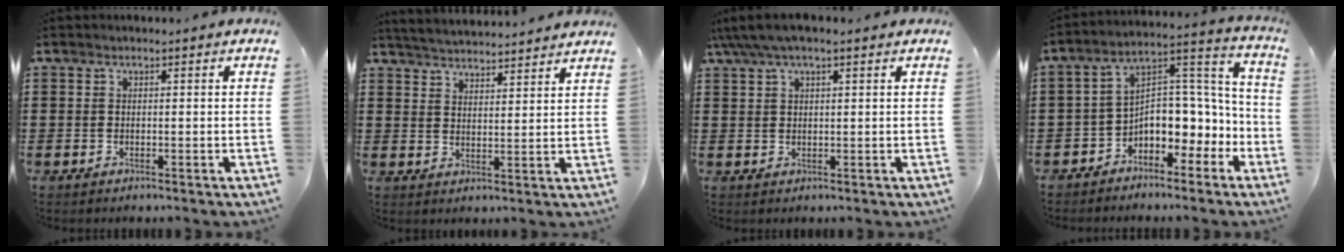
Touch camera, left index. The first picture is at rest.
{"total": 3.9, "force": [3.9, -0.4, -0.2], "torque": [-0.013, -0.024, 0.067]}
{"total": 4.4, "force": [3.2, 1.3, 2.7], "torque": [-0.059, 0.003, 0.058]}
{"total": 6.3, "force": [-3.6, 4.6, 2.5], "torque": [-0.051, -0.005, -0.071]}